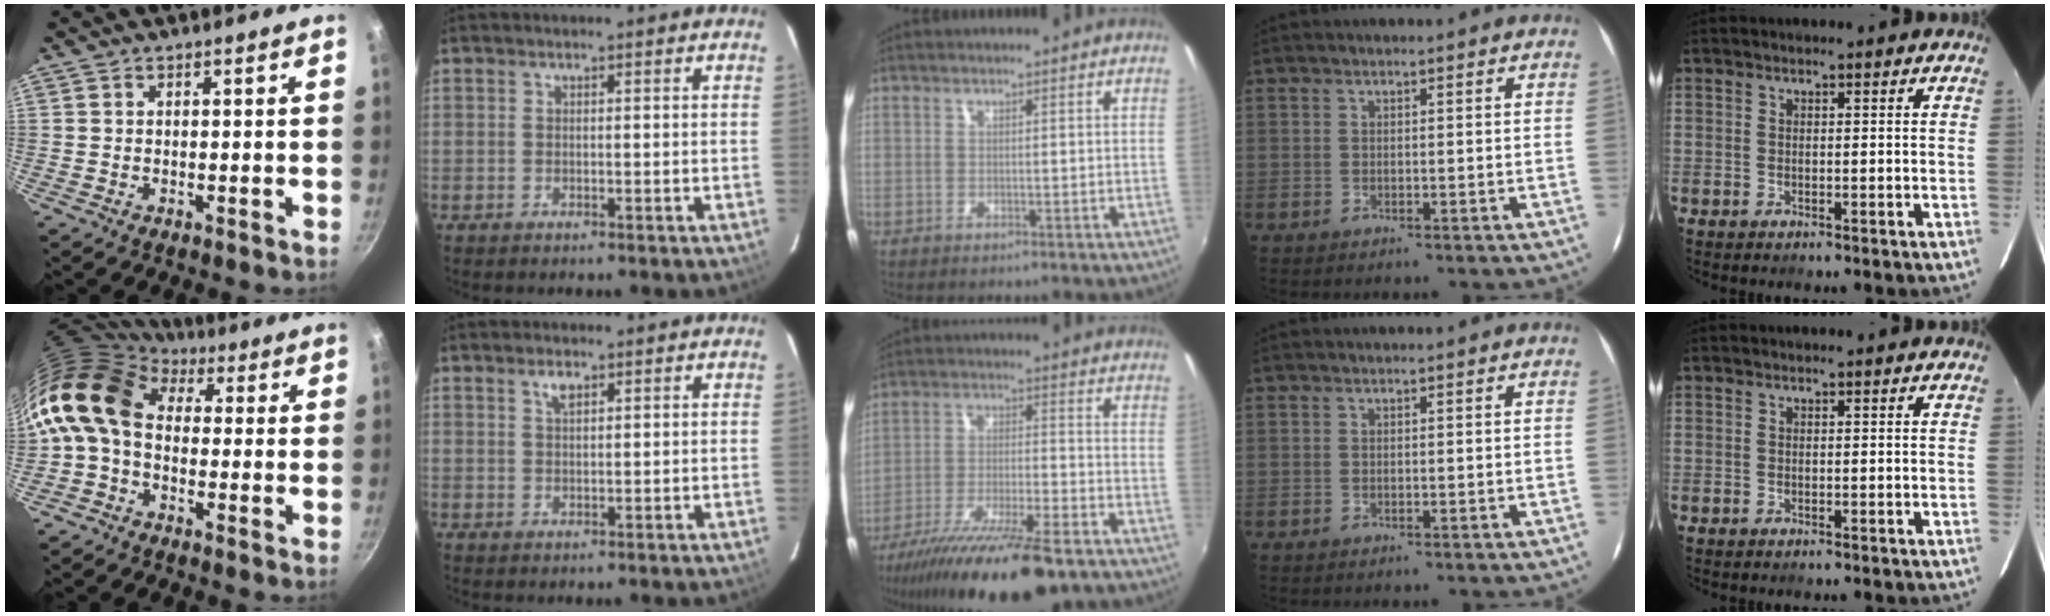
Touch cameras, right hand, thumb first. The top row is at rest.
{"thumb": {"total": 14.4, "force": [1.5, 10.3, 10.0], "torque": [-0.194, 0.026, 0.003]}, "index": {"total": 2.0, "force": [1.2, 0.9, 1.4], "torque": [-0.025, 0.004, 0.022]}, "middle": {"total": 20.5, "force": [-15.5, 4.0, 12.8], "torque": [-0.241, -0.048, -0.251]}}